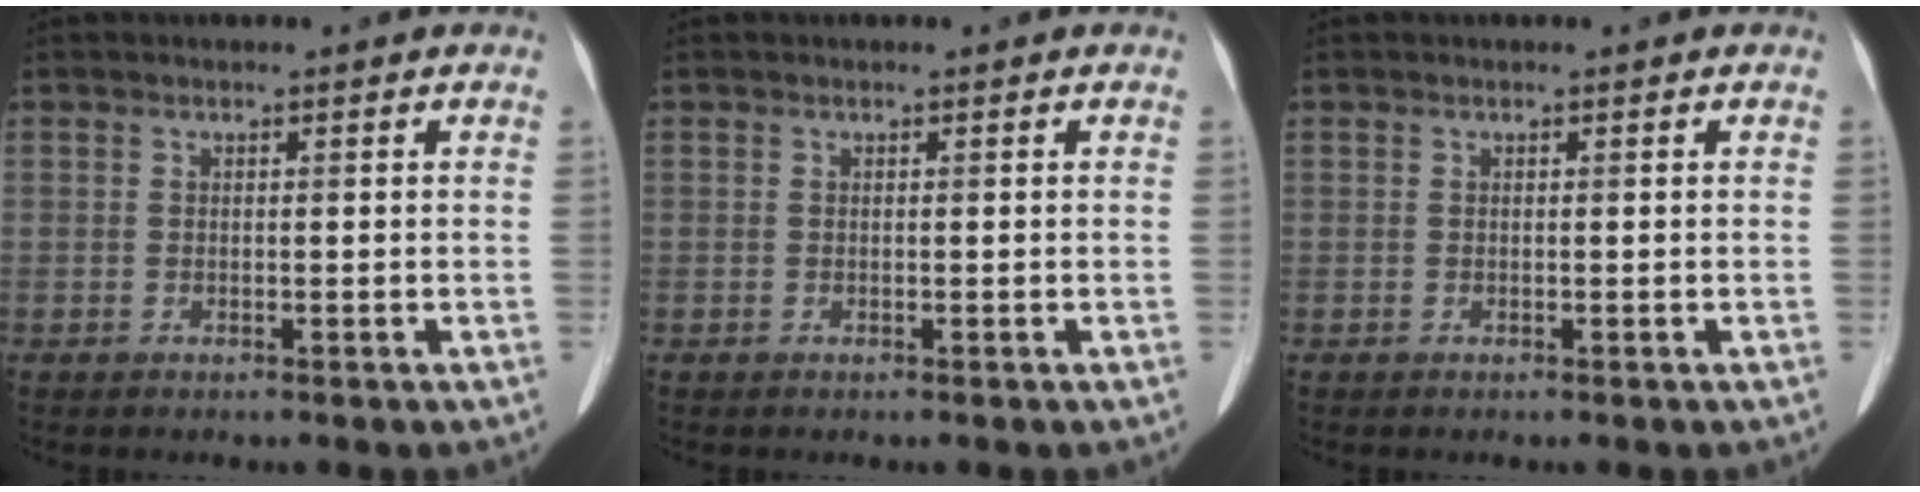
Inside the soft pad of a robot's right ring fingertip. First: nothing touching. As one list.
[{"total": 0.0}, {"total": 0.0}]